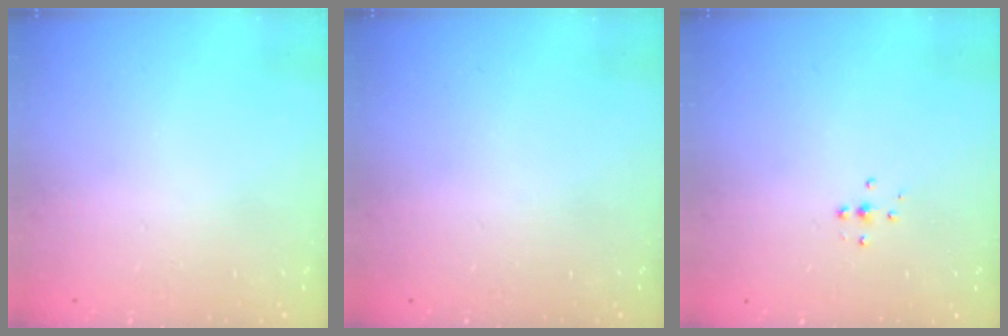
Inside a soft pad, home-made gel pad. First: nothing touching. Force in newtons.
{"total": 0.0}
{"total": 4.7, "press": 4.6, "slide": 0.5}